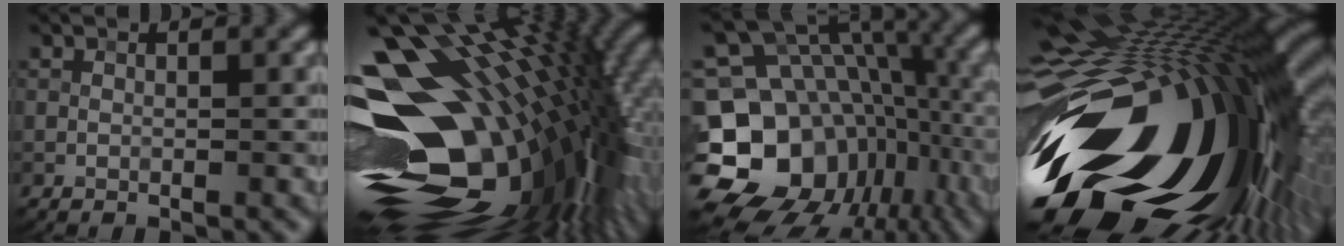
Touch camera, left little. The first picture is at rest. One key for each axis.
{"total": 19.4, "fx": -0.4, "fy": 10.9, "fz": 16.0, "tx": -0.249, "ty": 0.029, "tz": -0.014}
{"total": 18.9, "fx": -6.6, "fy": 15.3, "fz": 8.9, "tx": -0.168, "ty": -0.007, "tz": -0.098}
{"total": 20.4, "fx": -3.6, "fy": 11.8, "fz": 16.3, "tx": -0.312, "ty": -0.051, "tz": -0.056}